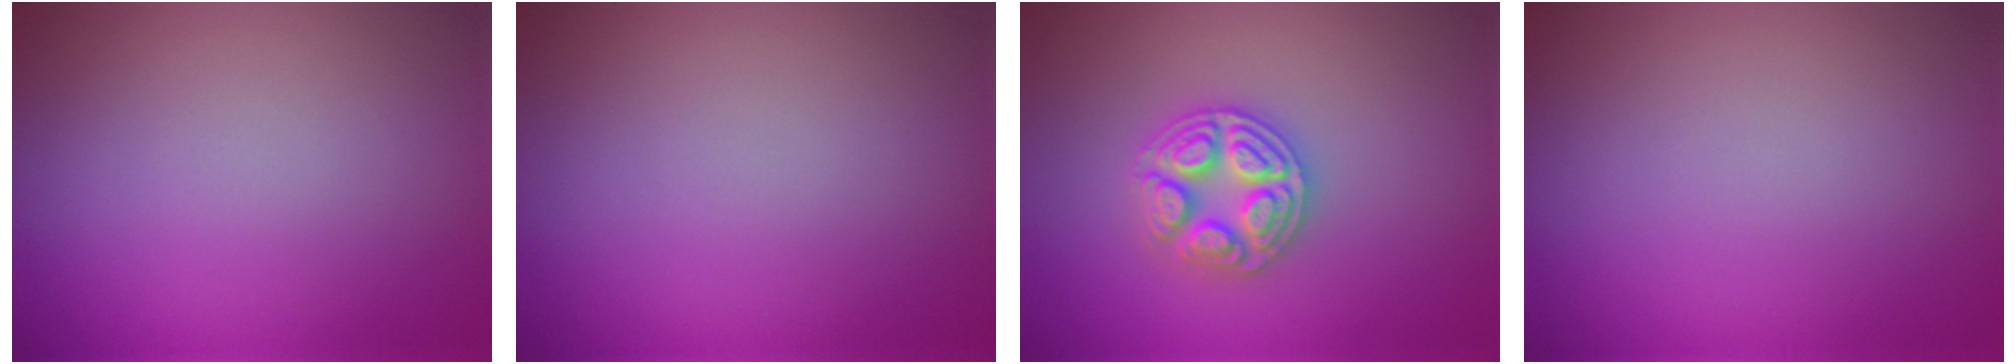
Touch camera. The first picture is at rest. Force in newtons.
{"total": 0.0}
{"total": 4.4, "press": 4.4, "slide": 0.5}
{"total": 0.0}